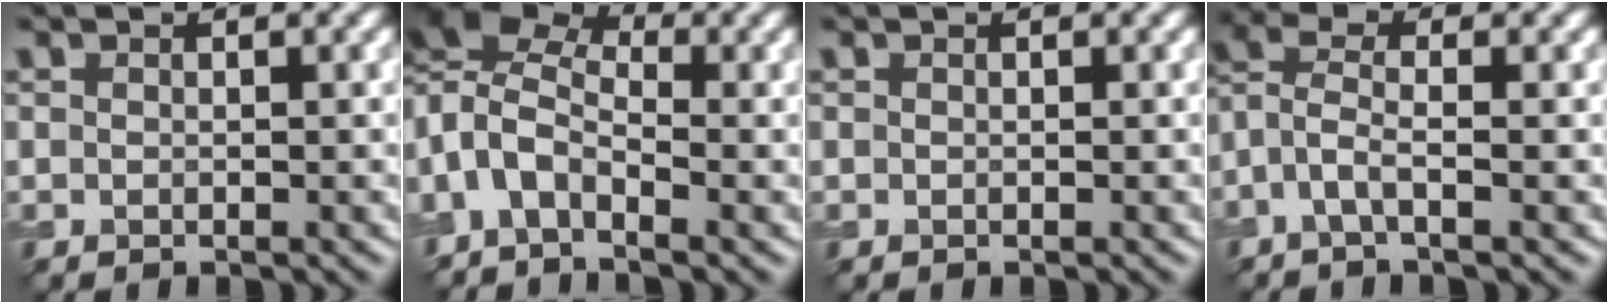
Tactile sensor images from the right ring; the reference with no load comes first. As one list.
[{"total": 7.1, "force": [-0.4, 3.9, 5.9], "torque": [-0.127, 0.013, -0.028]}, {"total": 0.0}, {"total": 2.8, "force": [-0.9, 0.7, 2.5], "torque": [-0.062, 0.008, -0.031]}]